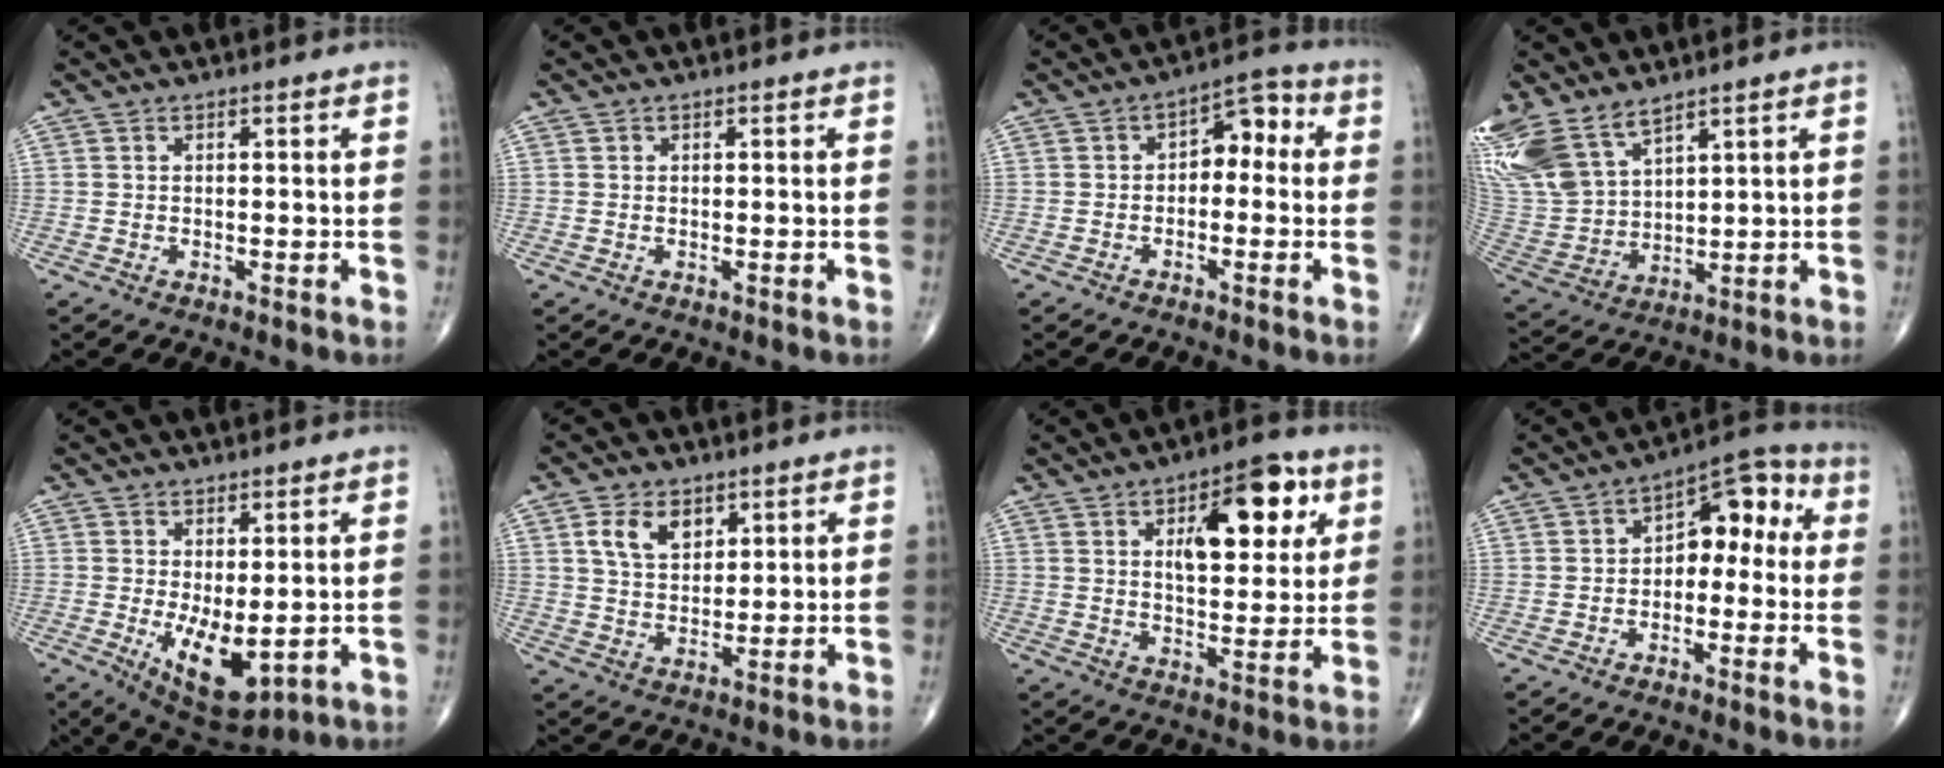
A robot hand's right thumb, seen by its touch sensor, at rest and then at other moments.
{"total": 0.0}
{"total": 6.2, "force": [-0.1, 4.0, 4.8], "torque": [-0.038, 0.033, -0.015]}
{"total": 16.0, "force": [10.8, 7.9, 8.7], "torque": [-0.197, -0.027, 0.230]}
{"total": 9.3, "force": [-1.1, 4.1, 8.2], "torque": [-0.121, -0.022, 0.001]}
{"total": 7.3, "force": [3.3, 4.7, 4.4], "torque": [-0.057, -0.016, 0.063]}
{"total": 14.6, "force": [5.5, 6.9, 11.6], "torque": [-0.125, -0.013, 0.080]}
{"total": 9.1, "force": [0.0, 5.7, 7.1], "torque": [-0.059, 0.043, -0.017]}